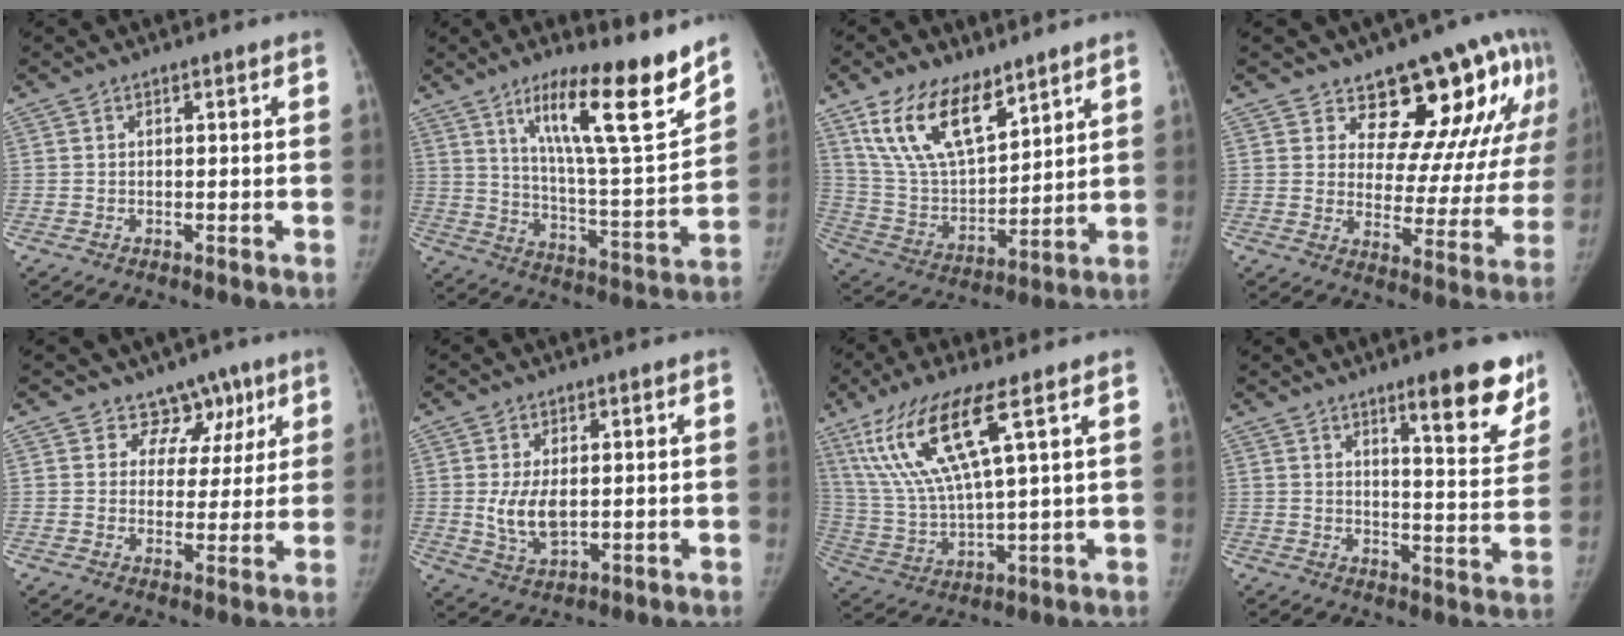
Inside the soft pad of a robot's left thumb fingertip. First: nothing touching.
{"total": 19.9, "force": [13.1, 2.9, 14.7], "torque": [-0.204, -0.079, 0.220]}
{"total": 17.1, "force": [10.8, 7.9, 10.5], "torque": [-0.163, -0.051, 0.219]}
{"total": 18.5, "force": [12.0, 7.9, 11.6], "torque": [-0.101, -0.076, 0.156]}
{"total": 7.6, "force": [5.0, 5.6, 0.8], "torque": [0.040, -0.023, 0.069]}
{"total": 6.4, "force": [0.4, 3.5, 5.4], "torque": [-0.100, -0.015, 0.017]}
{"total": 16.3, "force": [7.8, 2.9, 14.0], "torque": [-0.310, -0.029, 0.161]}
{"total": 13.3, "force": [8.8, 3.1, 9.6], "torque": [-0.085, -0.057, 0.122]}